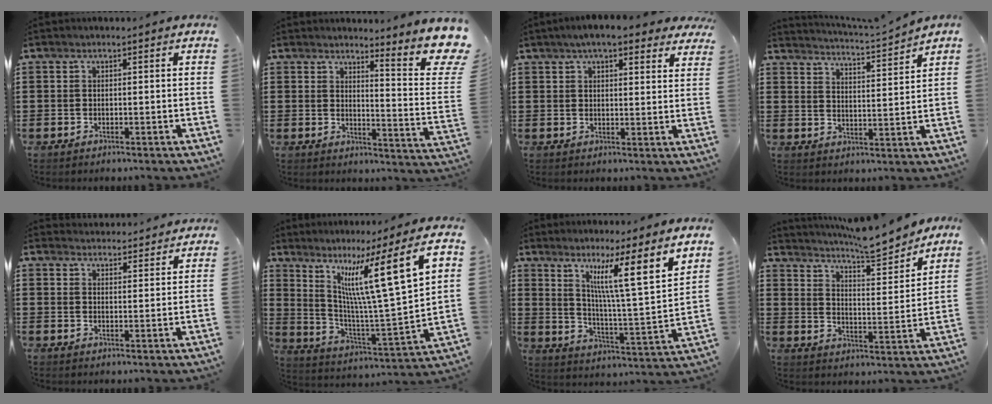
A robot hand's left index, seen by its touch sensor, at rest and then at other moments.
{"total": 6.8, "force": [5.1, 0.6, 4.5], "torque": [-0.066, -0.050, 0.080]}
{"total": 5.6, "force": [4.6, 1.3, 3.0], "torque": [-0.070, 0.002, 0.083]}
{"total": 3.2, "force": [3.1, -0.9, 0.5], "torque": [-0.027, -0.027, 0.048]}
{"total": 3.2, "force": [3.2, 0.2, -0.1], "torque": [-0.008, -0.013, 0.060]}
{"total": 14.2, "force": [7.0, 0.0, 12.3], "torque": [-0.221, -0.051, 0.094]}
{"total": 10.0, "force": [6.8, -0.3, 7.3], "torque": [-0.132, -0.053, 0.100]}
{"total": 7.5, "force": [7.1, 0.1, 2.3], "torque": [-0.056, -0.050, 0.122]}